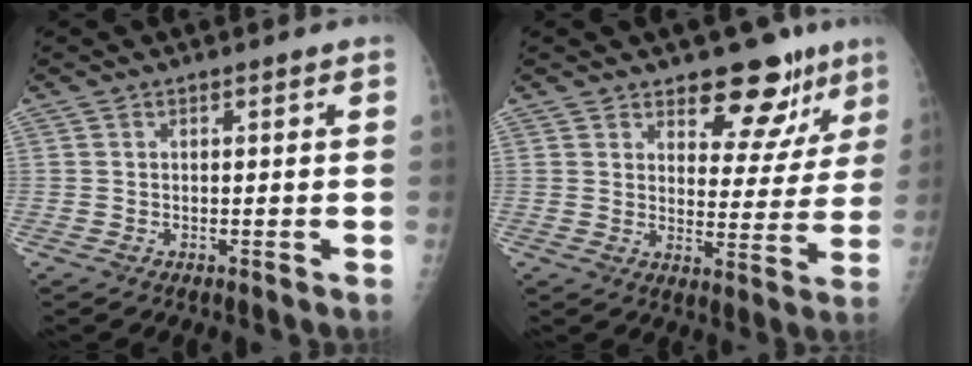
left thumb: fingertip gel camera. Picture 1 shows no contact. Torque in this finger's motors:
{"motor_torque": [1.47, 0.45, 0.63, -0.48, 0.08]}